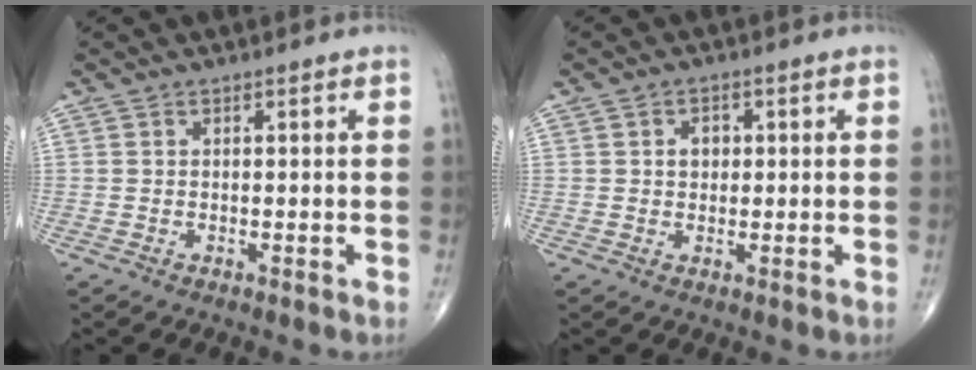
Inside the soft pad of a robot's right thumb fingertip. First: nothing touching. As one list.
[{"total": 2.7, "force": [0.4, 2.1, 1.5], "torque": [-0.011, 0.003, 0.005]}]